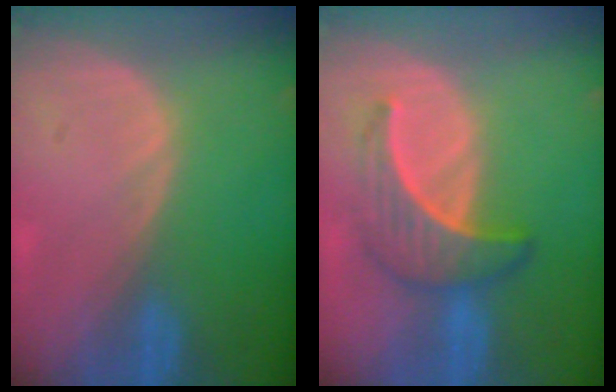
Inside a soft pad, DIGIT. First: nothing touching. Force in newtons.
{"total": 6.7, "press": 6.1, "slide": 2.6}